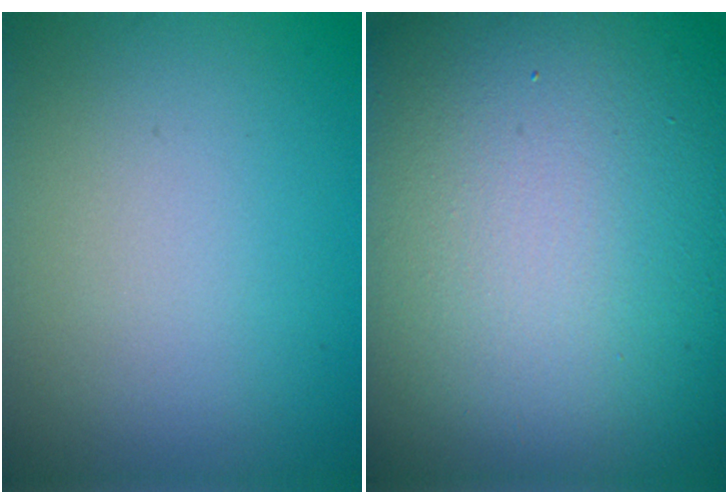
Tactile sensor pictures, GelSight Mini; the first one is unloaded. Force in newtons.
{"total": 24.8, "press": 24.8, "slide": 0.9}